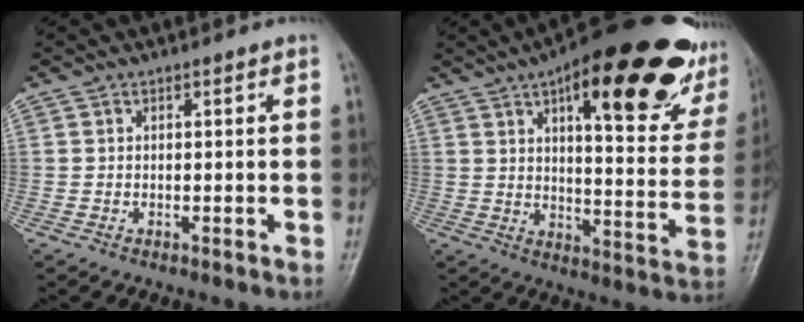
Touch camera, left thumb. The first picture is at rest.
{"total": 29.3, "force": [16.2, 9.7, 22.4], "torque": [-0.275, -0.036, 0.220]}